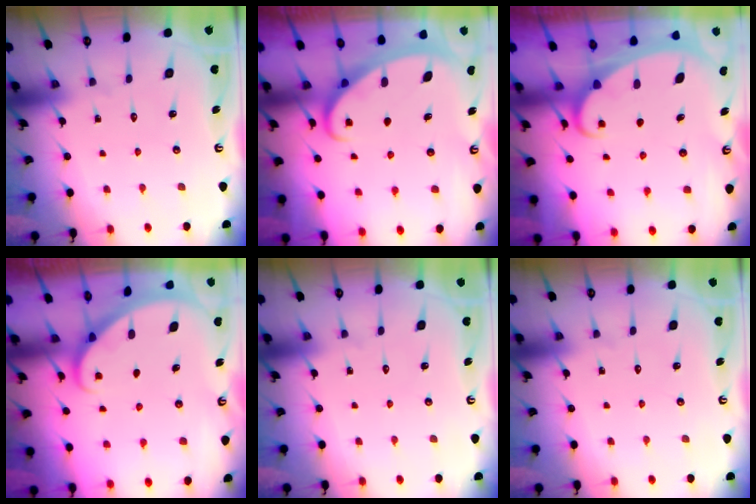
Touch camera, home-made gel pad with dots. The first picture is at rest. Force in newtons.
{"total": 2.6, "press": 2.6, "slide": 0.3}
{"total": 2.0, "press": 2.0, "slide": 0.2}
{"total": 2.1, "press": 2.1, "slide": 0.1}
{"total": 0.0}
{"total": 0.0}